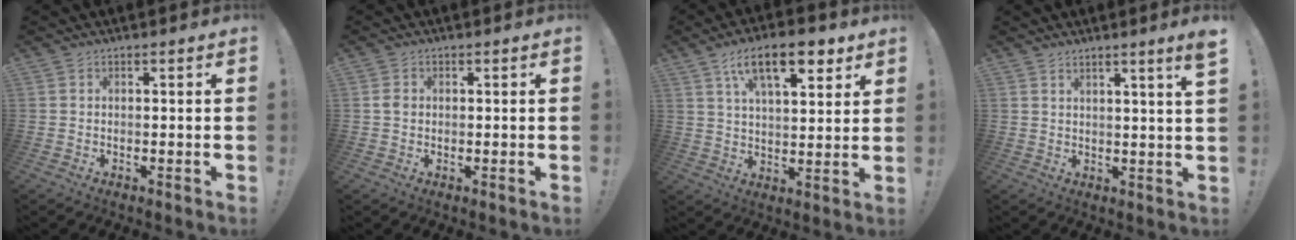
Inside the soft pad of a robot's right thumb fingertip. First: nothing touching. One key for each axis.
{"total": 1.5, "fx": 0.1, "fy": 1.2, "fz": 0.9, "tx": -0.014, "ty": 0.004, "tz": 0.001}
{"total": 15.1, "fx": 8.0, "fy": 5.8, "fz": 11.4, "tx": -0.180, "ty": -0.025, "tz": 0.133}
{"total": 4.5, "fx": 3.0, "fy": -0.9, "fz": 3.2, "tx": -0.041, "ty": -0.021, "tz": 0.045}